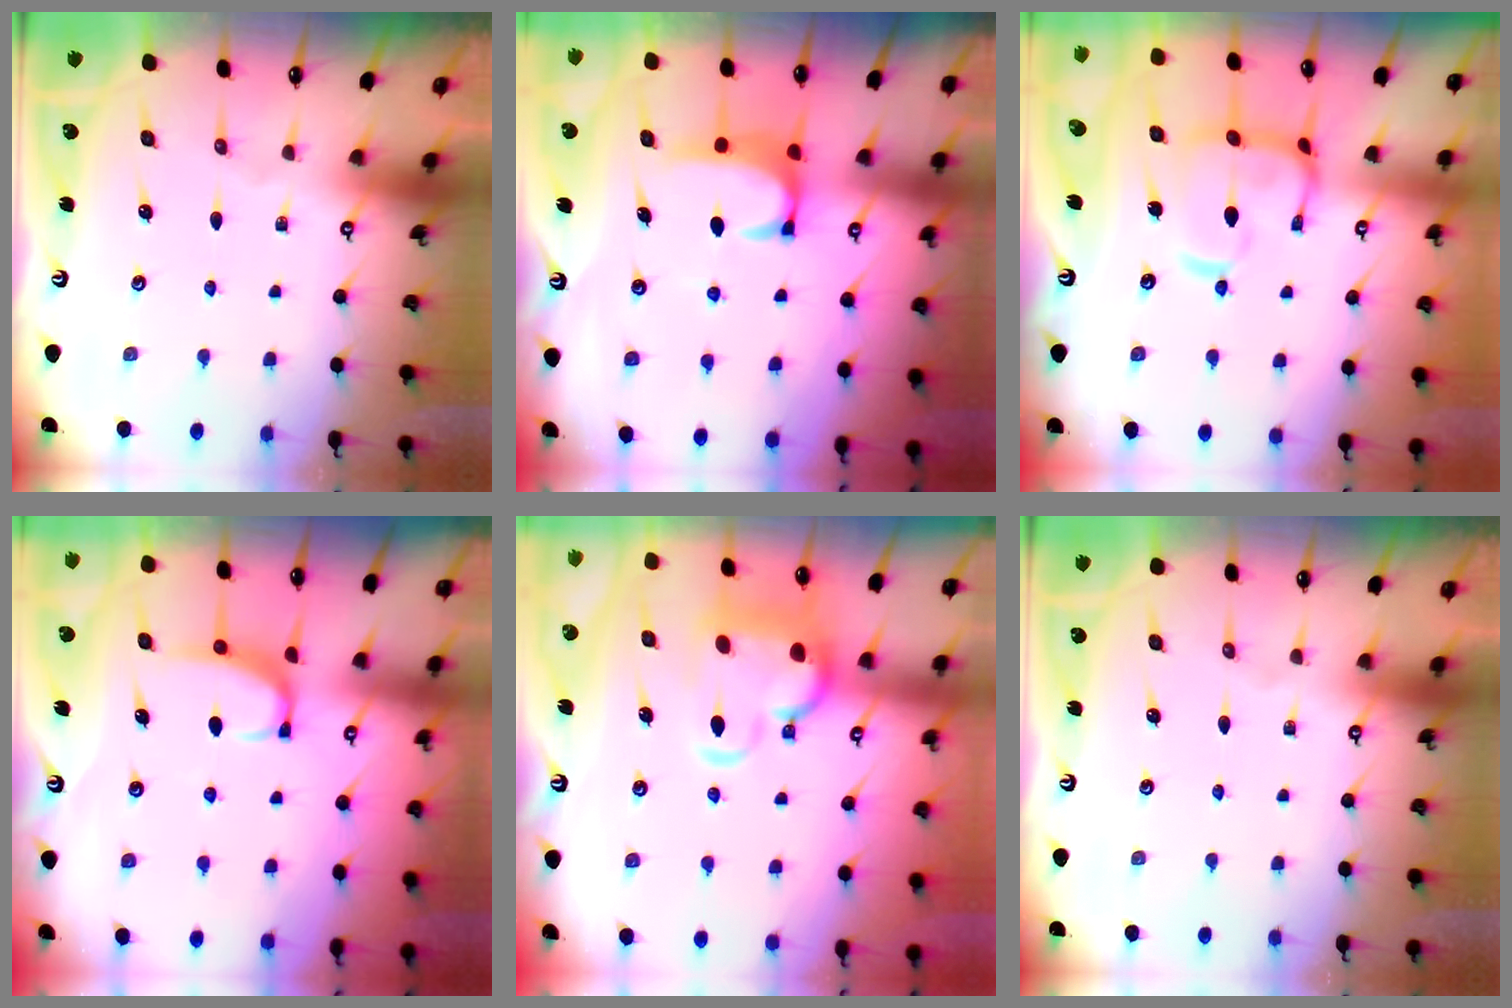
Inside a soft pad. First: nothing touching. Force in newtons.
{"total": 2.7, "press": 2.6, "slide": 0.7}
{"total": 10.0, "press": 9.9, "slide": 1.0}
{"total": 3.0, "press": 2.7, "slide": 1.2}
{"total": 6.4, "press": 6.2, "slide": 1.7}
{"total": 0.0}